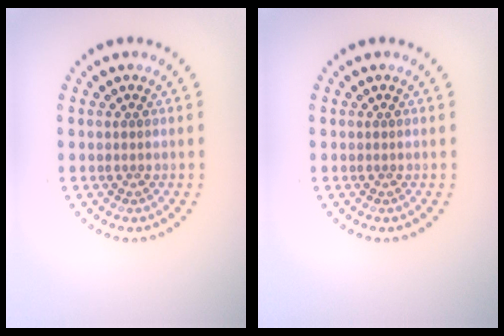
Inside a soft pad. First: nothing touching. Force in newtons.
{"total": 0.0}